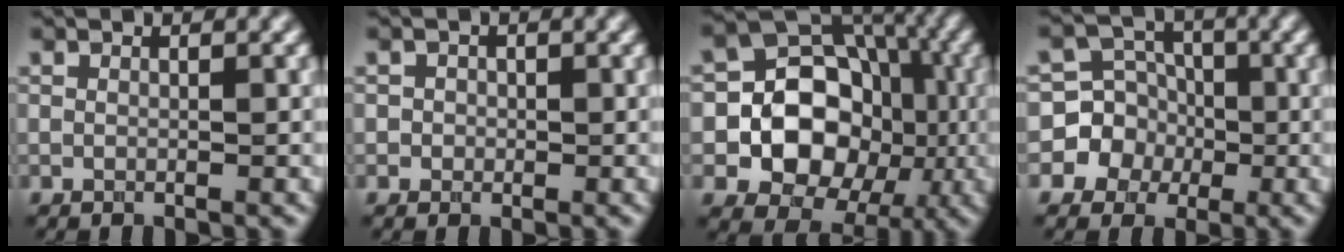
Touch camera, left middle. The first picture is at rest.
{"total": 1.0, "force": [0.0, 0.9, 0.2], "torque": [0.008, -0.004, -0.003]}
{"total": 11.2, "force": [-1.7, 9.3, 6.0], "torque": [-0.062, 0.001, -0.051]}
{"total": 6.3, "force": [-1.8, 6.0, 0.8], "torque": [0.001, 0.015, -0.050]}